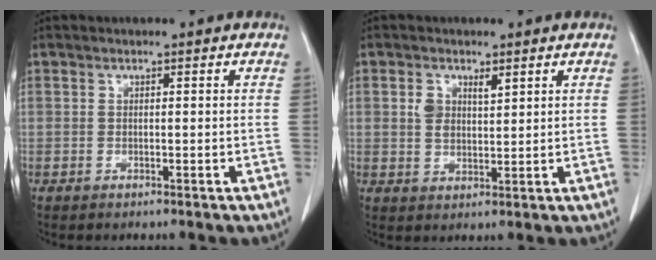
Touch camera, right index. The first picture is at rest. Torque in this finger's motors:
{"motor_torque": [0.07, 0.15, 0.07, 0.02]}